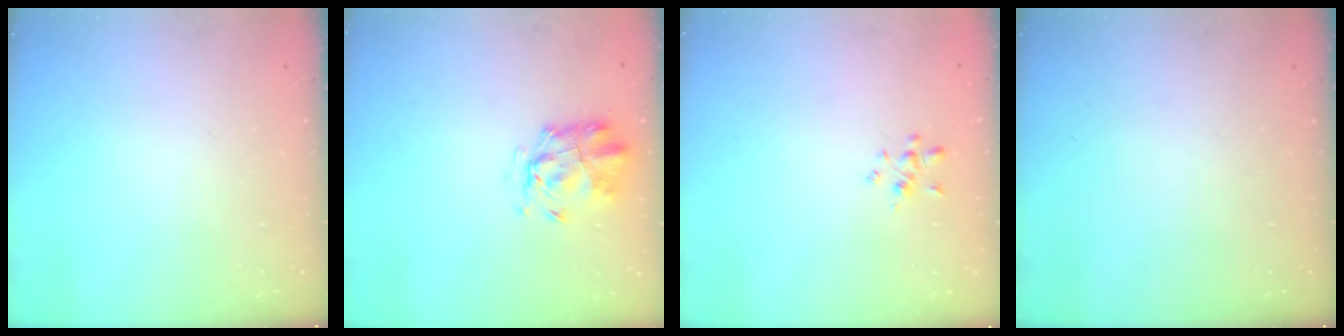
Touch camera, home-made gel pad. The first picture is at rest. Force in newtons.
{"total": 2.6, "press": 2.4, "slide": 0.8}
{"total": 1.9, "press": 1.8, "slide": 0.7}
{"total": 0.0}